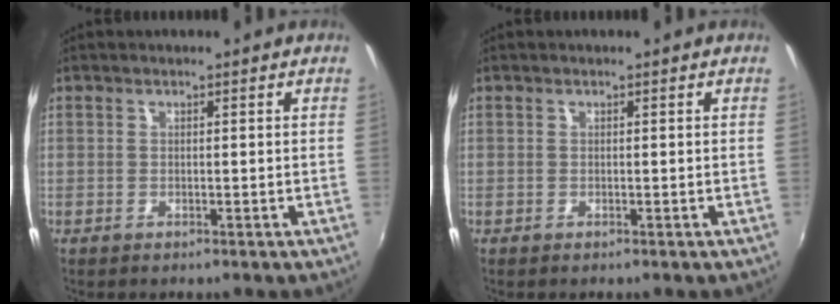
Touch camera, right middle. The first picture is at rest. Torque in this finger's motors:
{"motor_torque": [-0.08, -0.47, 0.02, 0.00]}